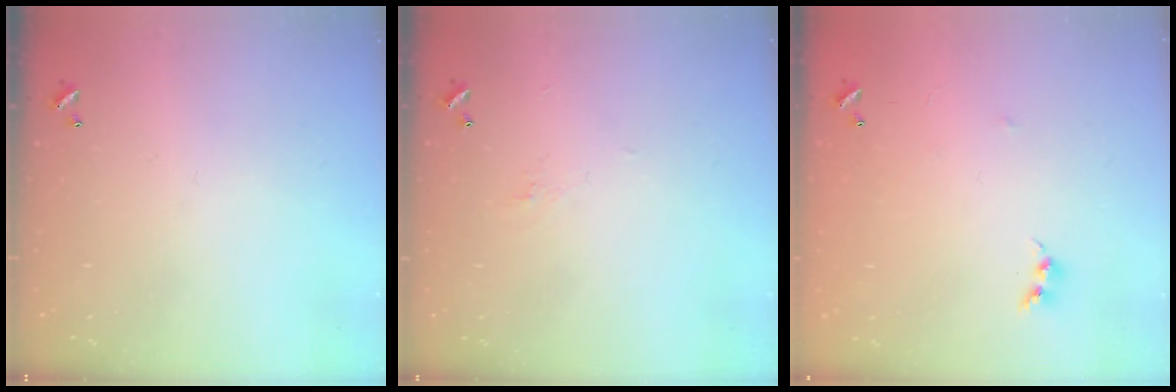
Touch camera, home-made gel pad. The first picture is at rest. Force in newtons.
{"total": 1.6, "press": 1.5, "slide": 0.5}
{"total": 5.2, "press": 5.2, "slide": 0.6}